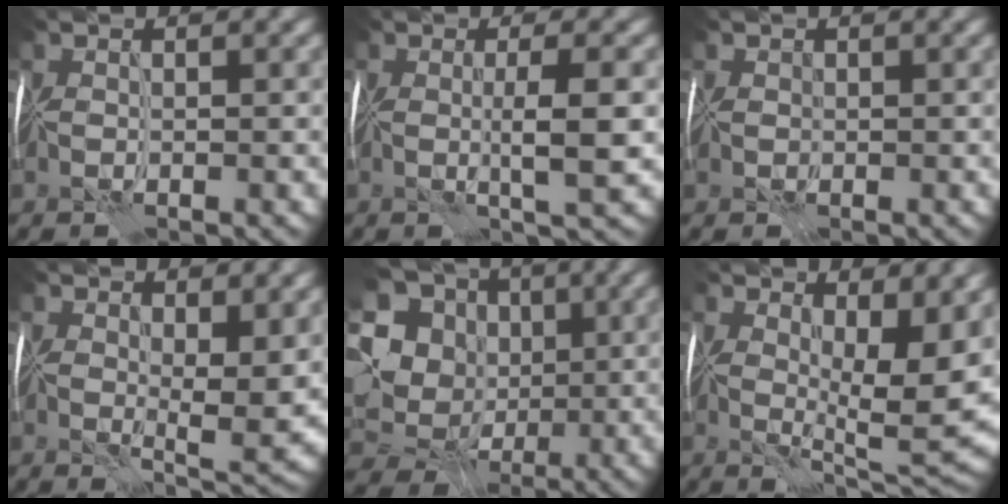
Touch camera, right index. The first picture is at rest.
{"total": 3.3, "force": [-0.3, 0.4, 3.3], "torque": [-0.054, 0.003, -0.005]}
{"total": 0.8, "force": [-0.3, -0.1, -0.7], "torque": [0.009, 0.000, -0.005]}
{"total": 4.5, "force": [1.2, 1.7, 3.9], "torque": [-0.063, -0.007, 0.022]}
{"total": 13.7, "force": [1.1, 12.3, 5.9], "torque": [-0.160, 0.003, 0.012]}
{"total": 8.7, "force": [2.4, 3.2, 7.7], "torque": [-0.110, -0.013, 0.044]}